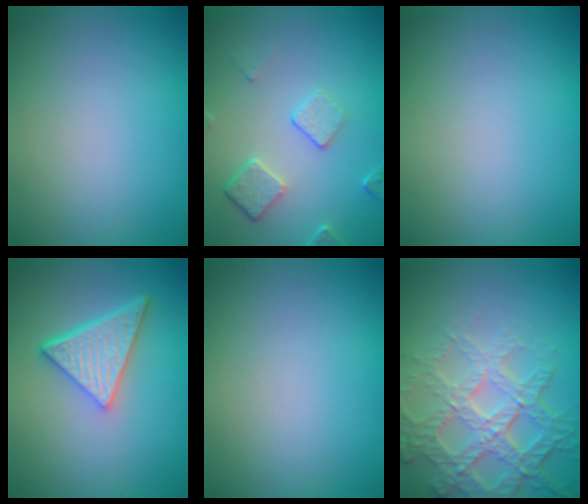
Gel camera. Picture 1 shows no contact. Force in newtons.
{"total": 2.7, "press": 2.0, "slide": 1.7}
{"total": 0.0}
{"total": 5.5, "press": 4.1, "slide": 3.7}
{"total": 0.0}
{"total": 7.1, "press": 5.1, "slide": 5.0}